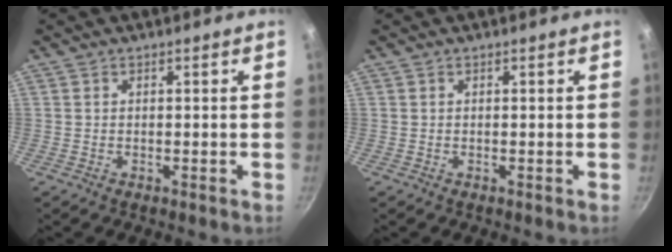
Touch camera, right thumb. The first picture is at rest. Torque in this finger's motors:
{"motor_torque": [0.00, 0.00, 0.02, 0.01, 0.00]}